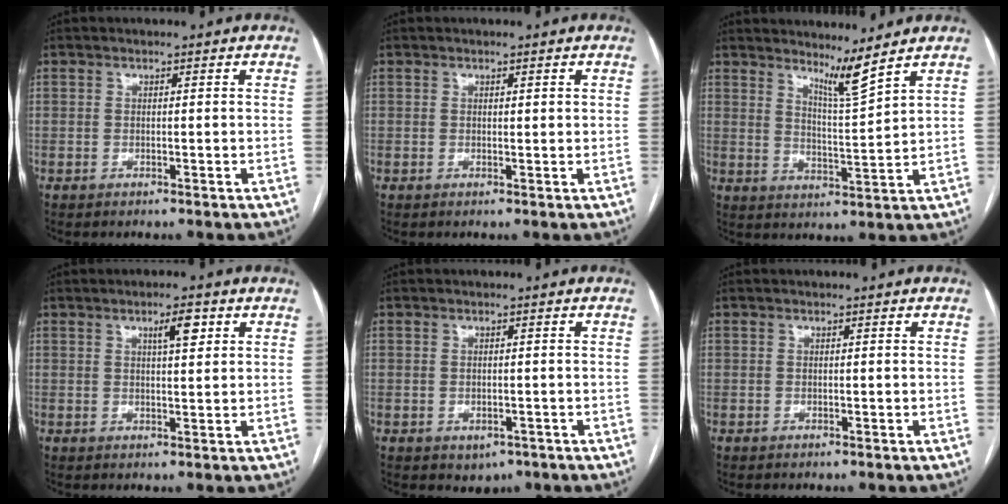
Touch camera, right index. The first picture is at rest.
{"total": 0.8, "force": [0.4, 0.2, 0.7], "torque": [-0.012, 0.000, 0.004]}
{"total": 4.9, "force": [4.2, -1.4, 2.2], "torque": [-0.043, -0.031, 0.078]}
{"total": 3.7, "force": [1.8, 0.8, 3.2], "torque": [-0.053, 0.002, 0.027]}
{"total": 2.6, "force": [-1.2, 1.9, 1.3], "torque": [-0.010, 0.001, -0.007]}
{"total": 0.0}